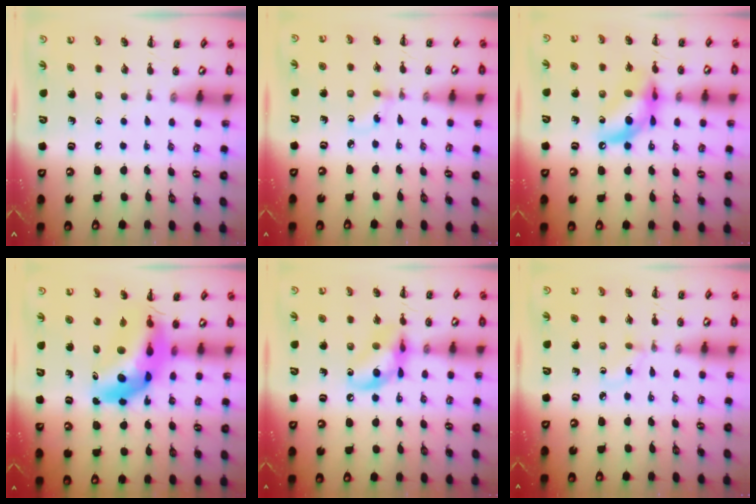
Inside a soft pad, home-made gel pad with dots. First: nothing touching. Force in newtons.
{"total": 1.7, "press": 1.5, "slide": 0.8}
{"total": 13.0, "press": 12.5, "slide": 3.3}
{"total": 12.4, "press": 11.9, "slide": 3.4}
{"total": 13.3, "press": 13.1, "slide": 2.5}
{"total": 2.6, "press": 2.4, "slide": 1.0}